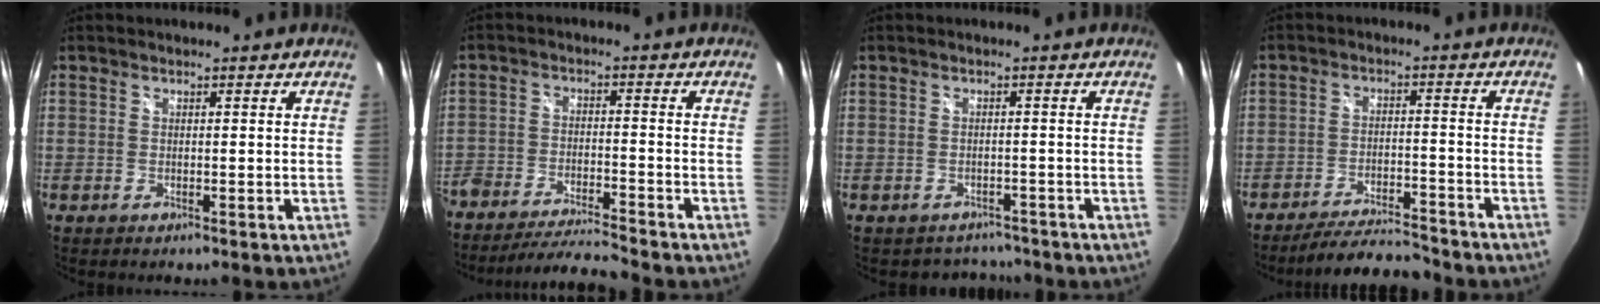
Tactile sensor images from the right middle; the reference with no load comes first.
{"total": 11.9, "force": [-11.0, 0.9, 4.5], "torque": [-0.111, -0.012, -0.193]}
{"total": 4.4, "force": [-3.7, 2.4, 0.1], "torque": [-0.006, 0.004, -0.051]}
{"total": 9.7, "force": [-9.2, 1.1, 2.9], "torque": [-0.073, 0.006, -0.141]}